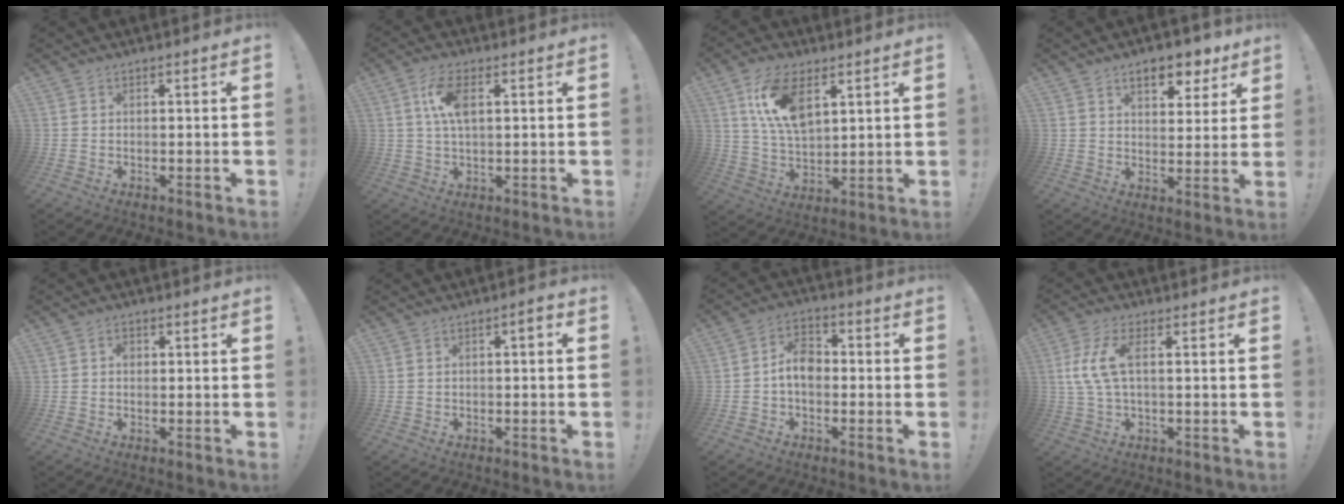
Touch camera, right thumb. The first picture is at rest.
{"total": 8.1, "force": [2.2, 3.5, 7.0], "torque": [-0.134, 0.001, 0.037]}
{"total": 13.4, "force": [6.3, 7.1, 9.4], "torque": [-0.186, -0.009, 0.116]}
{"total": 9.7, "force": [5.9, 4.8, 6.1], "torque": [-0.074, -0.029, 0.101]}
{"total": 1.6, "force": [0.0, 1.3, 0.9], "torque": [-0.016, 0.006, -0.002]}
{"total": 2.0, "force": [-1.0, 0.5, 1.6], "torque": [-0.027, 0.009, -0.020]}
{"total": 7.8, "force": [-1.2, 5.1, 5.7], "torque": [-0.111, 0.014, -0.020]}
{"total": 8.6, "force": [1.2, 3.2, 7.9], "torque": [-0.156, -0.002, 0.022]}